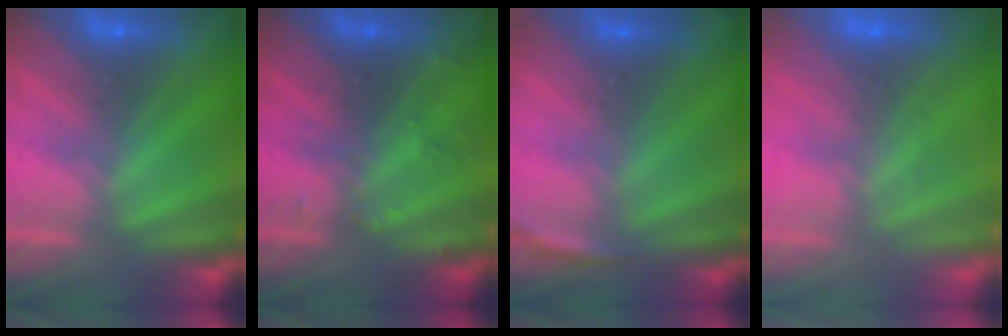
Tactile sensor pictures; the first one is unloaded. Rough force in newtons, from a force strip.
{"total": 2.4}
{"total": 2.8}
{"total": 9.3}